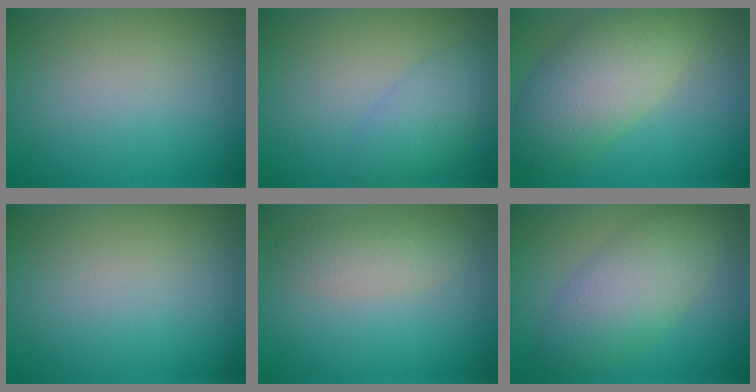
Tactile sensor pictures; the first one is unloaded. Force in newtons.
{"total": 3.3, "press": 3.3, "slide": 0.2}
{"total": 7.3, "press": 7.3, "slide": 0.5}
{"total": 0.0}
{"total": 2.2, "press": 2.2, "slide": 0.1}
{"total": 5.5, "press": 5.5, "slide": 0.3}